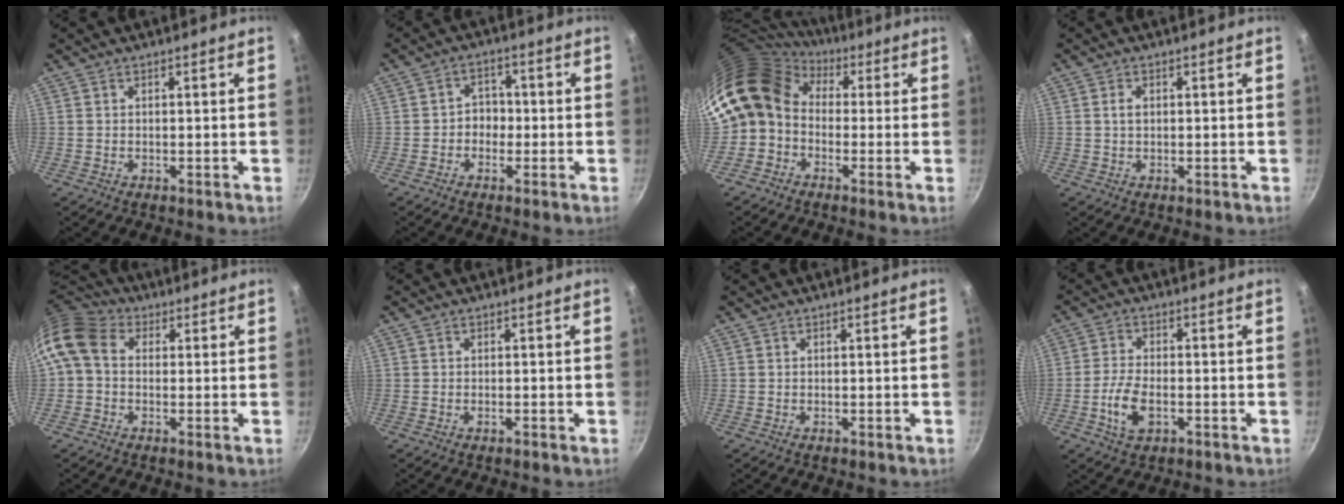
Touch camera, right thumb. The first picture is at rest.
{"total": 3.8, "force": [-0.9, 3.3, 1.8], "torque": [0.003, 0.014, -0.019]}
{"total": 12.8, "force": [1.1, 10.5, 7.2], "torque": [-0.129, 0.026, -0.005]}
{"total": 1.6, "force": [0.3, 1.1, 1.1], "torque": [-0.019, 0.004, 0.006]}
{"total": 9.4, "force": [0.9, 7.3, 5.9], "torque": [-0.116, 0.025, -0.003]}
{"total": 0.6, "force": [-0.4, 0.1, 0.5], "torque": [-0.008, 0.003, -0.008]}
{"total": 0.0}
{"total": 6.8, "force": [-2.2, 3.5, 5.4], "torque": [-0.110, 0.012, -0.045]}